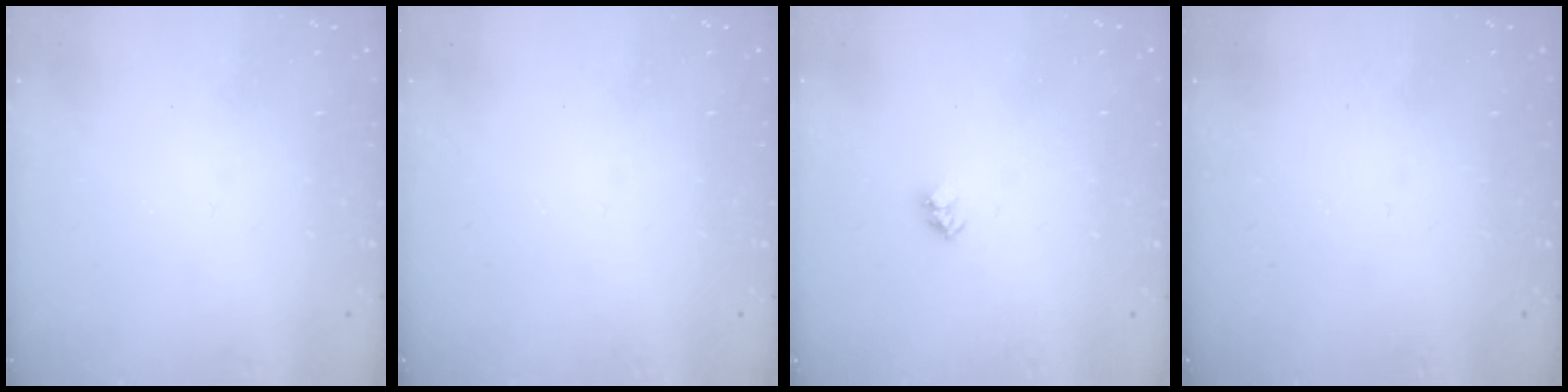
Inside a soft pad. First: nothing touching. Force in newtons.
{"total": 0.0}
{"total": 2.4, "press": 2.4, "slide": 0.2}
{"total": 0.0}